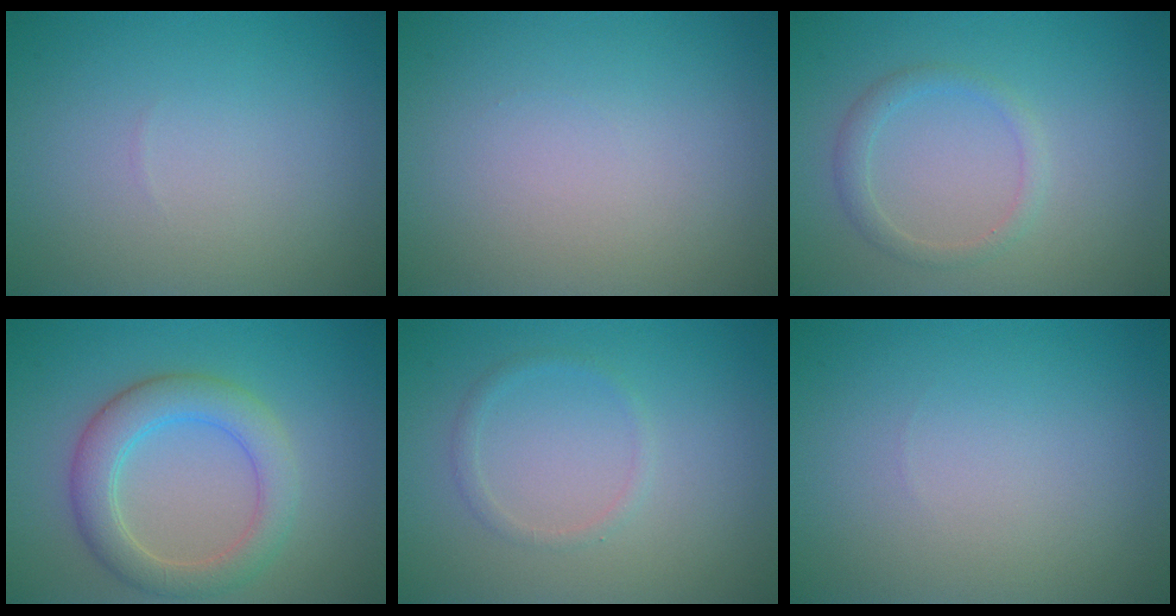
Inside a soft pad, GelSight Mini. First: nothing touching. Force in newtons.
{"total": 0.0}
{"total": 1.7, "press": 1.7, "slide": 0.1}
{"total": 4.7, "press": 4.7, "slide": 0.1}
{"total": 1.0, "press": 1.0, "slide": 0.1}
{"total": 0.0}